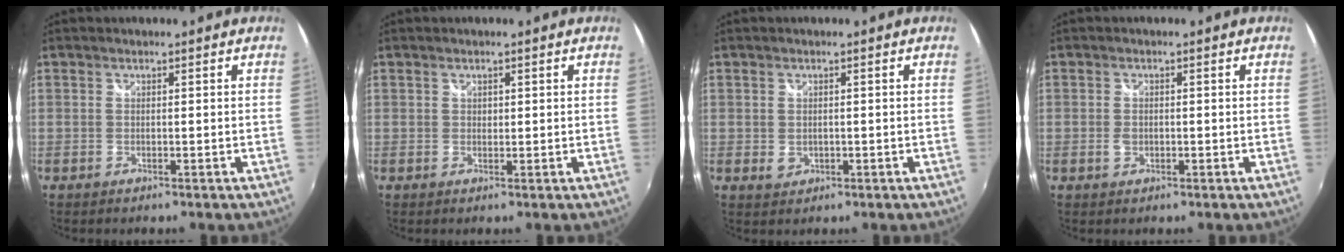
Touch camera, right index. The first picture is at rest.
{"total": 0.9, "force": [0.4, 0.8, 0.3], "torque": [-0.001, 0.003, 0.006]}
{"total": 1.9, "force": [-0.2, 1.6, 1.1], "torque": [-0.019, -0.002, -0.002]}
{"total": 1.6, "force": [-0.4, 1.1, 1.0], "torque": [-0.020, 0.000, -0.009]}